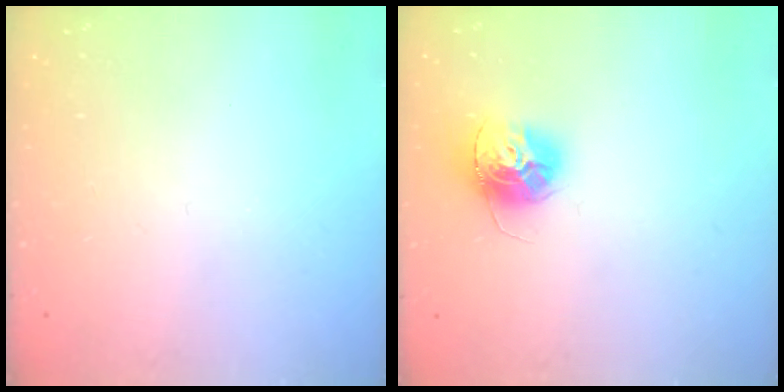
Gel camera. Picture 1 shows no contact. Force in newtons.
{"total": 13.0, "press": 12.9, "slide": 1.2}